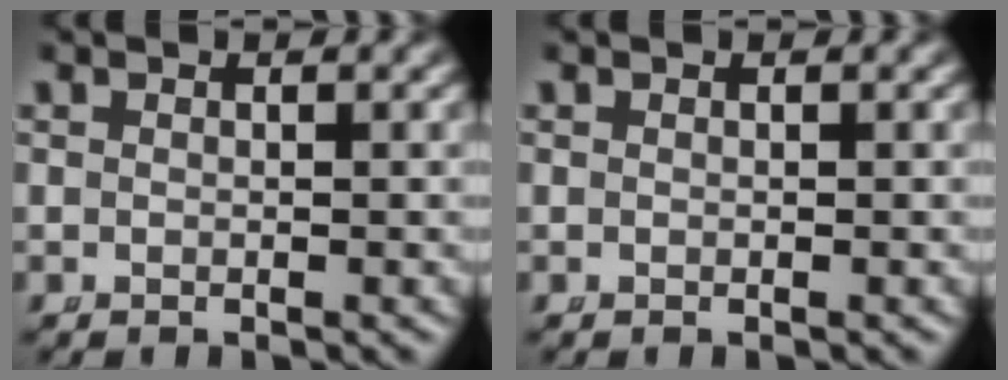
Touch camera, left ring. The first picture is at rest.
{"total": 0.0}